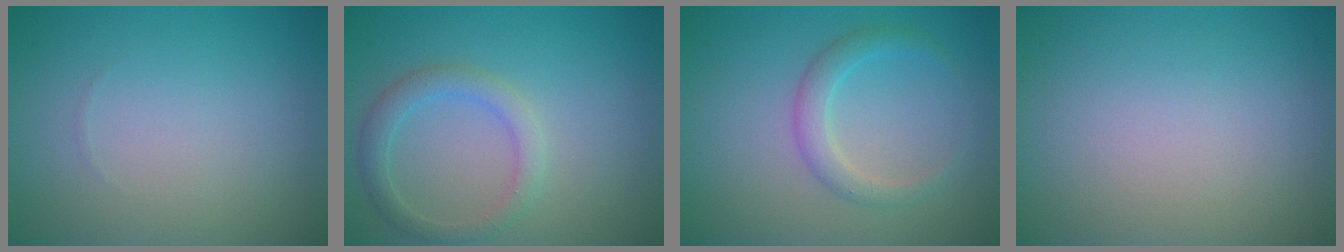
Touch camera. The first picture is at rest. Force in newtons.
{"total": 2.5, "press": 2.5, "slide": 0.2}
{"total": 2.3, "press": 2.3, "slide": 0.1}
{"total": 0.0}